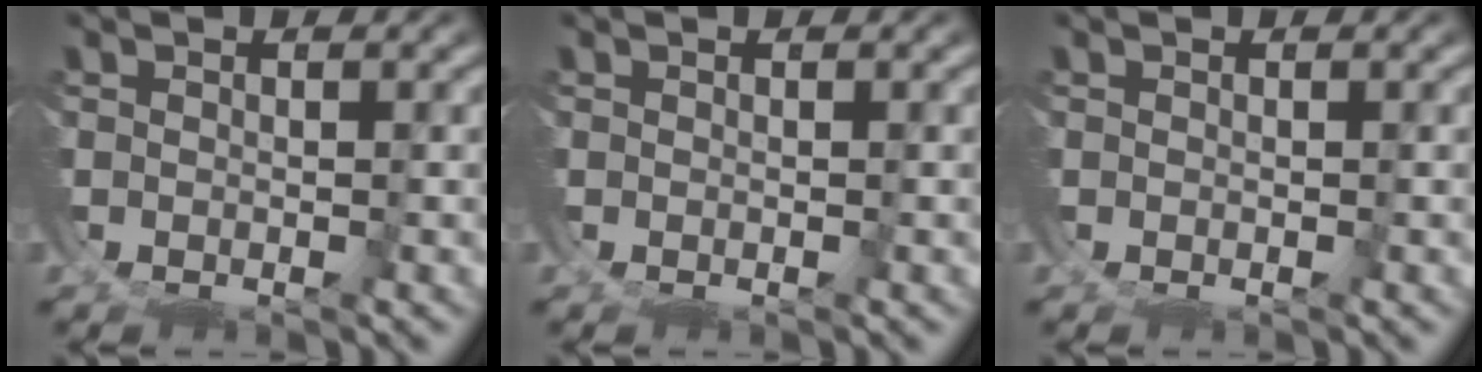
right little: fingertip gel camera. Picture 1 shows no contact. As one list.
[{"total": 0.0}, {"total": 0.0}]